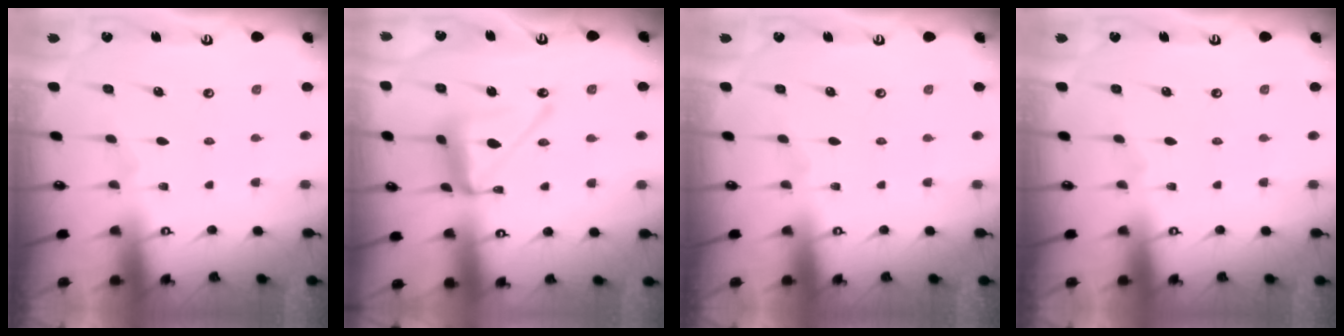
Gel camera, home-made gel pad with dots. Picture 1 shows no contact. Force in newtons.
{"total": 13.4, "press": 13.4, "slide": 1.2}
{"total": 0.0}
{"total": 0.0}